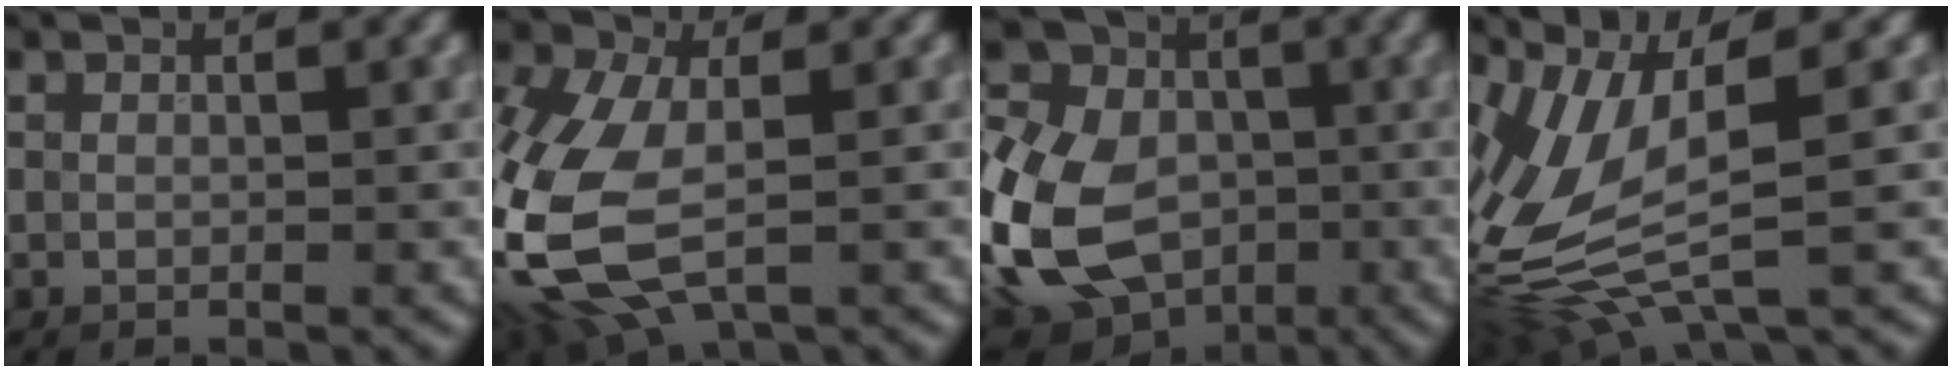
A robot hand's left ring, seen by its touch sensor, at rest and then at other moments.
{"total": 10.9, "force": [-2.8, 6.2, 8.5], "torque": [-0.228, -0.012, -0.058]}
{"total": 15.4, "force": [-4.4, 11.3, 9.4], "torque": [-0.221, 0.003, -0.100]}
{"total": 8.7, "force": [-1.1, 3.1, 8.0], "torque": [-0.198, -0.009, -0.029]}